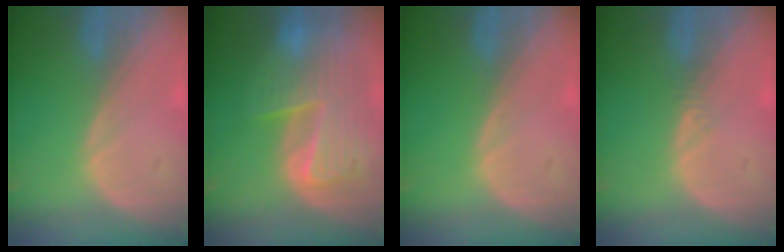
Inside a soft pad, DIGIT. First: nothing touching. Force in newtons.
{"total": 10.0, "press": 8.7, "slide": 5.0}
{"total": 0.0}
{"total": 0.9, "press": 0.8, "slide": 0.4}